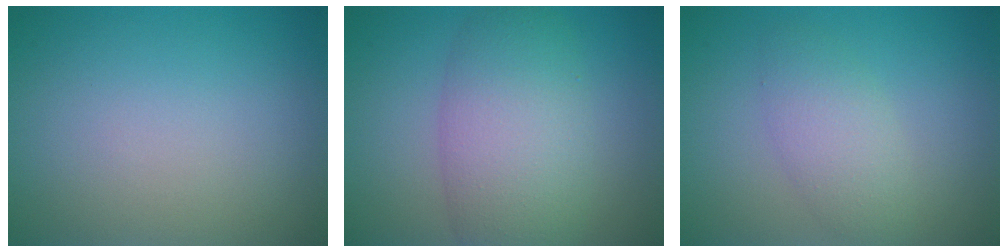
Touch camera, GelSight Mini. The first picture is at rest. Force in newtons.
{"total": 7.1, "press": 7.1, "slide": 0.2}
{"total": 2.6, "press": 2.6, "slide": 0.3}